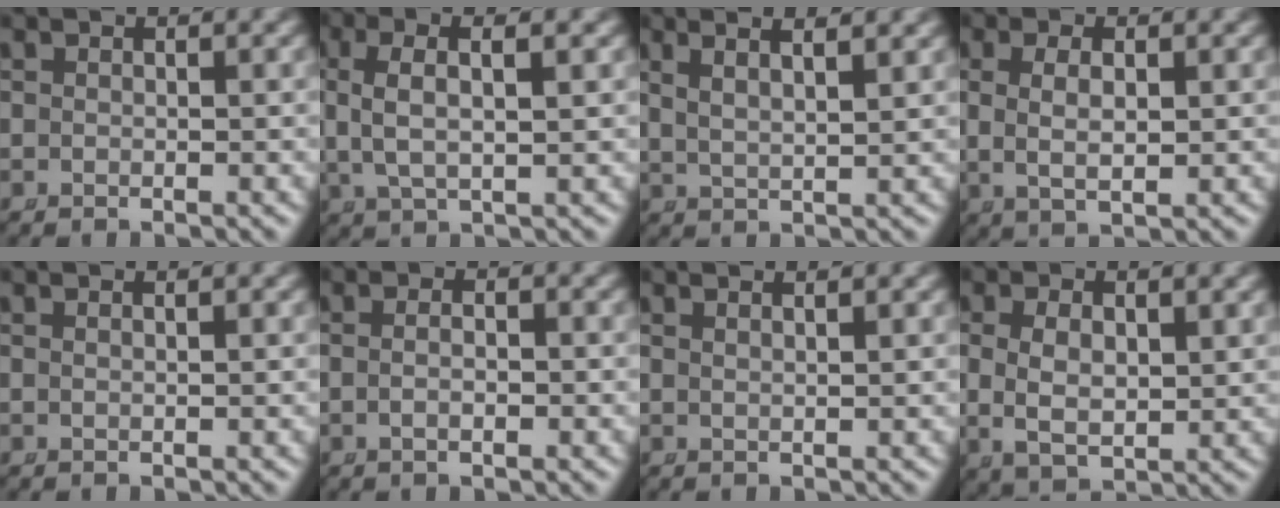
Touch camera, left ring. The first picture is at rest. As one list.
[{"total": 4.4, "force": [1.1, 1.8, 3.8], "torque": [-0.084, 0.001, 0.029]}, {"total": 4.6, "force": [3.0, 1.7, 3.0], "torque": [-0.045, 0.009, 0.050]}, {"total": 3.8, "force": [0.4, 2.0, 3.2], "torque": [-0.059, -0.005, 0.015]}, {"total": 0.6, "force": [0.2, -0.4, 0.3], "torque": [-0.007, -0.005, 0.007]}, {"total": 1.5, "force": [-0.7, 0.3, 1.2], "torque": [-0.023, -0.006, -0.009]}, {"total": 1.2, "force": [1.0, -0.4, 0.7], "torque": [-0.013, -0.005, 0.021]}, {"total": 4.7, "force": [0.3, 3.1, 3.5], "torque": [-0.074, -0.015, 0.019]}]